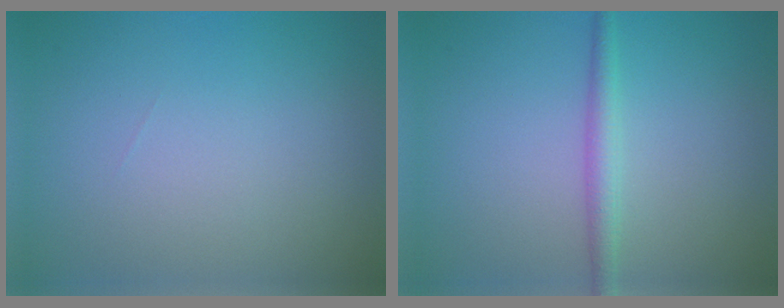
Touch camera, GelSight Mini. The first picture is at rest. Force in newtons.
{"total": 2.0, "press": 2.0, "slide": 0.0}